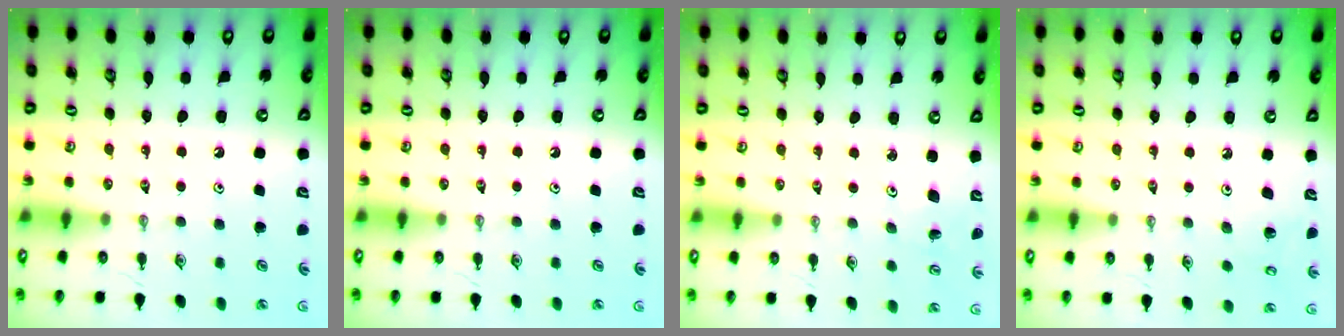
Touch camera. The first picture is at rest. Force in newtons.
{"total": 0.0}
{"total": 3.3, "press": 3.3, "slide": 0.3}
{"total": 5.1, "press": 4.6, "slide": 2.1}